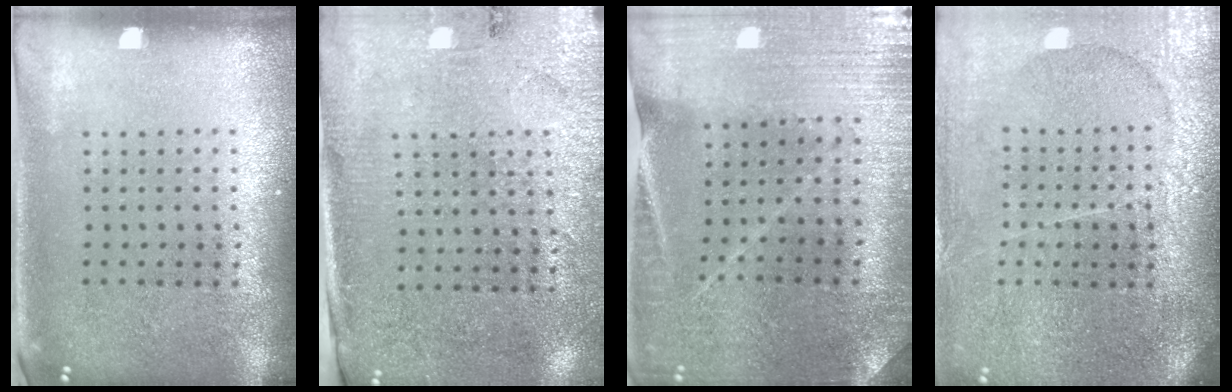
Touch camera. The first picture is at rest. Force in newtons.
{"total": 2.7, "press": 2.5, "slide": 1.1}
{"total": 1.4, "press": 1.4, "slide": 0.2}
{"total": 3.6, "press": 3.3, "slide": 1.4}